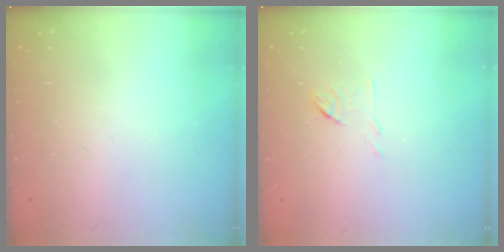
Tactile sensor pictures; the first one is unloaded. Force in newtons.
{"total": 5.3, "press": 5.2, "slide": 1.0}